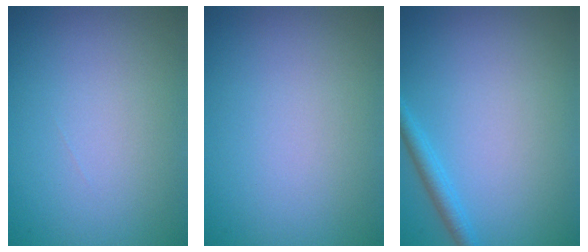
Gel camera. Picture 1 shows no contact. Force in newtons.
{"total": 0.0}
{"total": 1.6, "press": 1.6, "slide": 0.1}